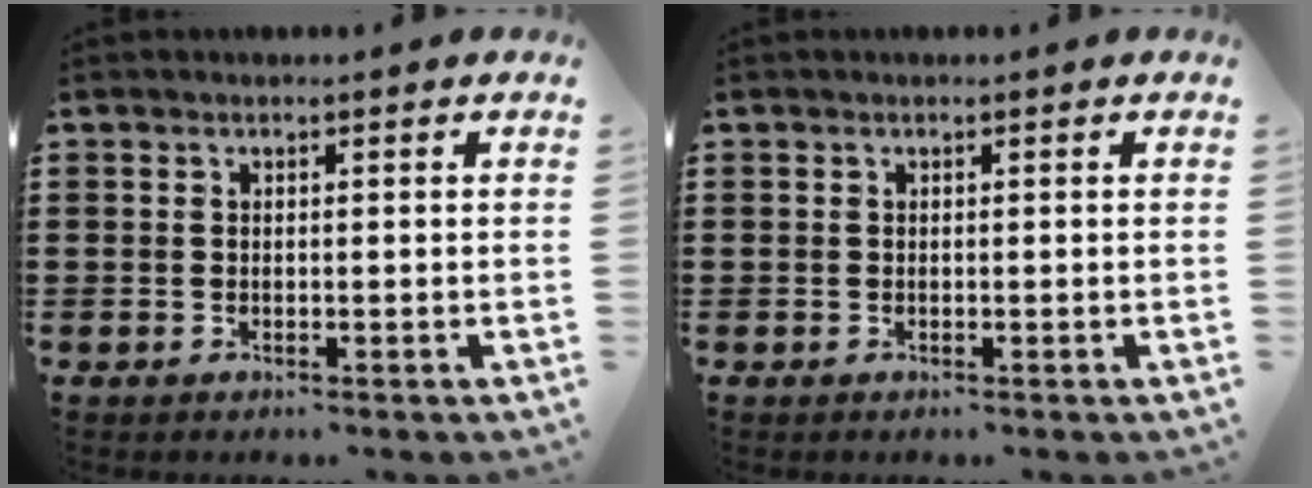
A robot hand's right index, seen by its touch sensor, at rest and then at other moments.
{"total": 0.0}